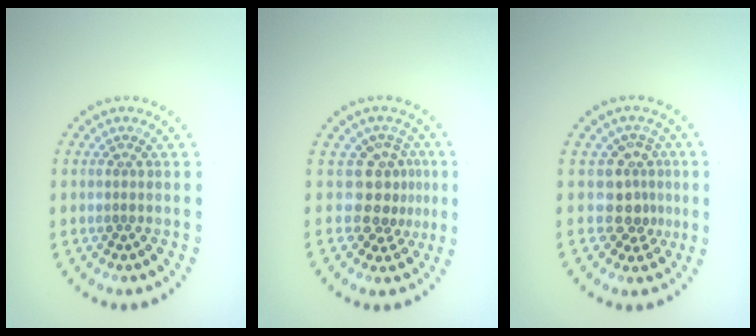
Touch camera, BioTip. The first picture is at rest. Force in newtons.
{"total": 3.4, "press": 2.4, "slide": 2.4}
{"total": 3.0, "press": 2.2, "slide": 2.0}